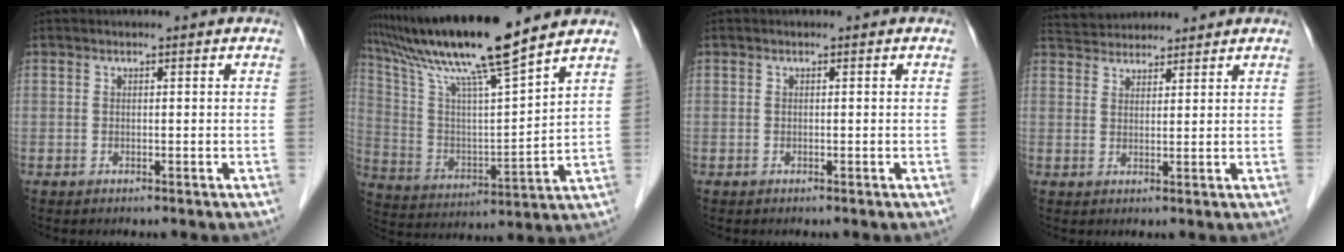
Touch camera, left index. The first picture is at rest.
{"total": 16.9, "force": [13.9, -1.0, 9.5], "torque": [-0.179, 0.003, 0.252]}
{"total": 0.0}
{"total": 6.3, "force": [6.1, 1.4, 1.1], "torque": [-0.021, 0.034, 0.104]}